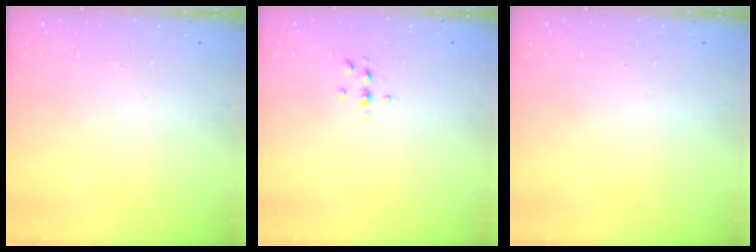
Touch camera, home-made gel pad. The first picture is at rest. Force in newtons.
{"total": 4.2, "press": 4.1, "slide": 0.5}
{"total": 0.0}